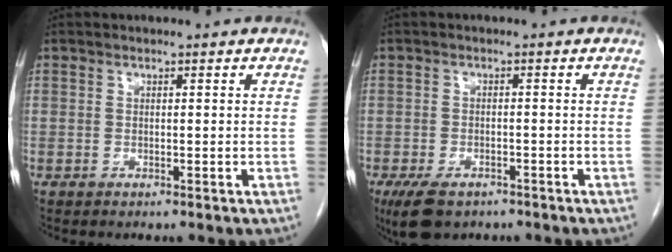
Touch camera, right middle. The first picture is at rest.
{"total": 6.0, "force": [-4.1, 2.8, 3.3], "torque": [-0.063, -0.008, -0.067]}